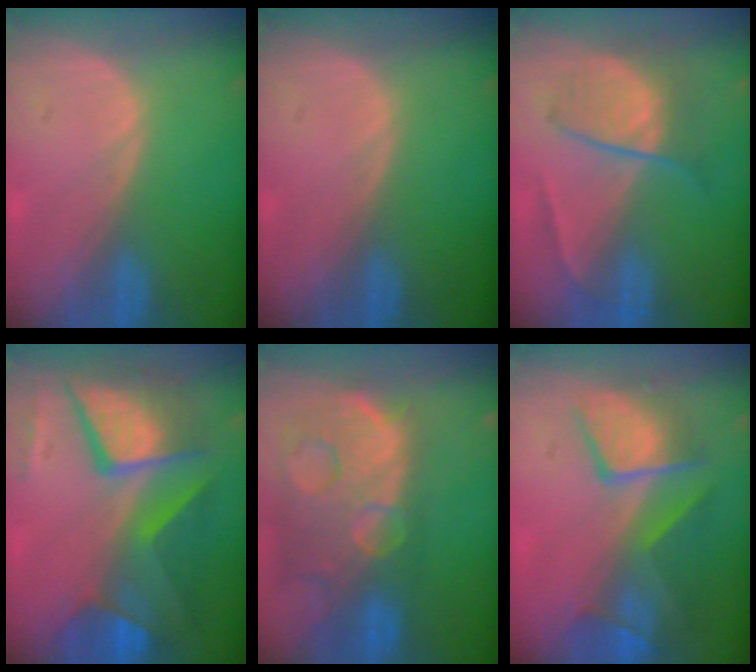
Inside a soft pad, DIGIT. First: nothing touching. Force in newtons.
{"total": 0.0}
{"total": 6.5, "press": 6.2, "slide": 1.9}
{"total": 11.8, "press": 11.7, "slide": 1.2}
{"total": 14.2, "press": 11.5, "slide": 8.3}
{"total": 10.0, "press": 8.6, "slide": 5.1}